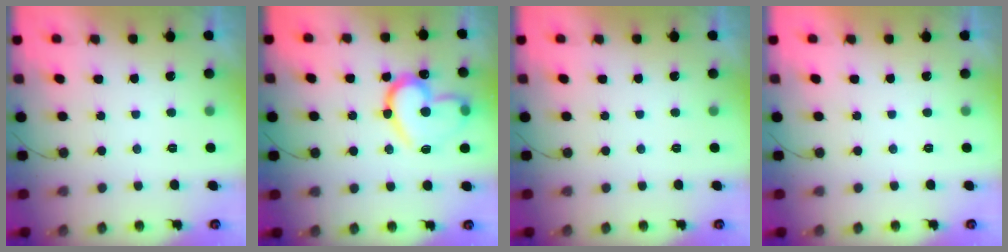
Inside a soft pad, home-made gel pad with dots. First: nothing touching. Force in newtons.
{"total": 18.8, "press": 18.7, "slide": 1.8}
{"total": 0.0}
{"total": 1.8, "press": 1.8, "slide": 0.0}